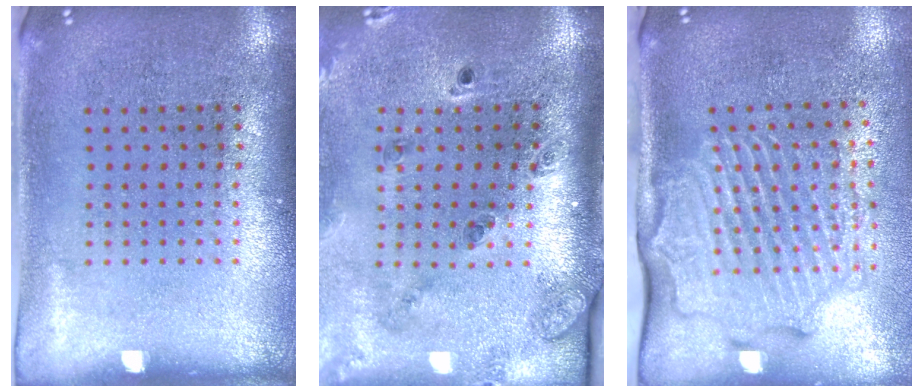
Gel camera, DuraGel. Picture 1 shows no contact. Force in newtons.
{"total": 1.8, "press": 1.6, "slide": 0.8}
{"total": 2.7, "press": 2.2, "slide": 1.7}